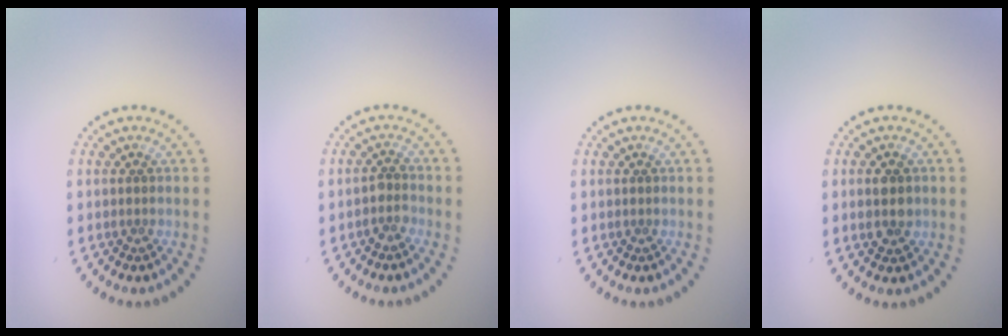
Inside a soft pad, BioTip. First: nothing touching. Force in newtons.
{"total": 1.4, "press": 1.1, "slide": 0.8}
{"total": 0.0}
{"total": 2.0, "press": 2.0, "slide": 0.1}